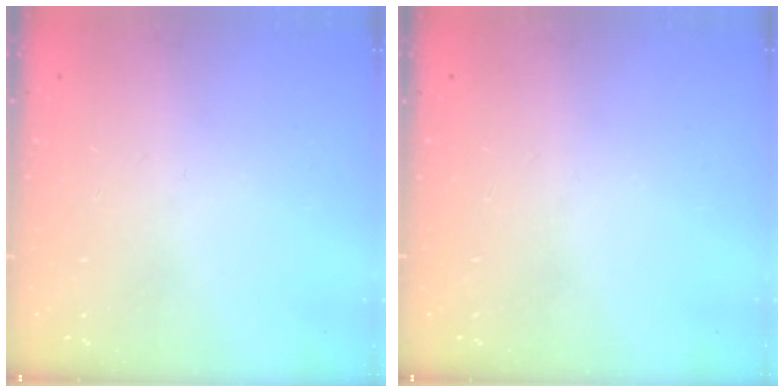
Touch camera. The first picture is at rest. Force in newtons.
{"total": 0.0}